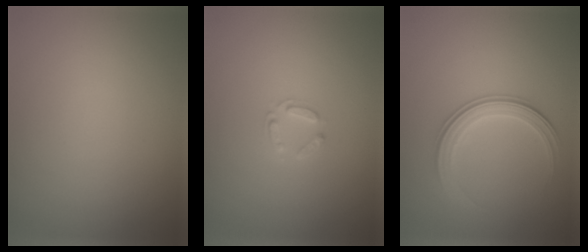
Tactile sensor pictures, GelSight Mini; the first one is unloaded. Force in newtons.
{"total": 1.5, "press": 1.4, "slide": 0.2}
{"total": 2.9, "press": 2.7, "slide": 1.0}